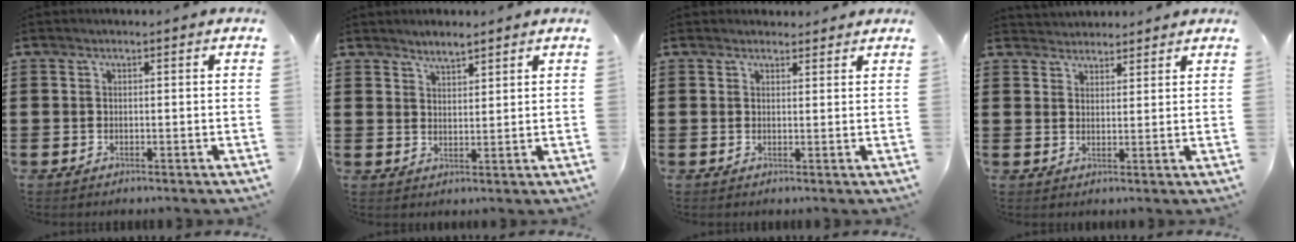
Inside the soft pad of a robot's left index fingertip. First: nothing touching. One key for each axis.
{"total": 2.4, "fx": 2.4, "fy": 0.2, "fz": 0.1, "tx": -0.007, "ty": -0.003, "tz": 0.046}
{"total": 1.6, "fx": 1.5, "fy": 0.6, "fz": 0.1, "tx": -0.005, "ty": 0.004, "tz": 0.030}
{"total": 2.5, "fx": 2.4, "fy": 0.4, "fz": -0.5, "tx": 0.001, "ty": -0.004, "tz": 0.046}